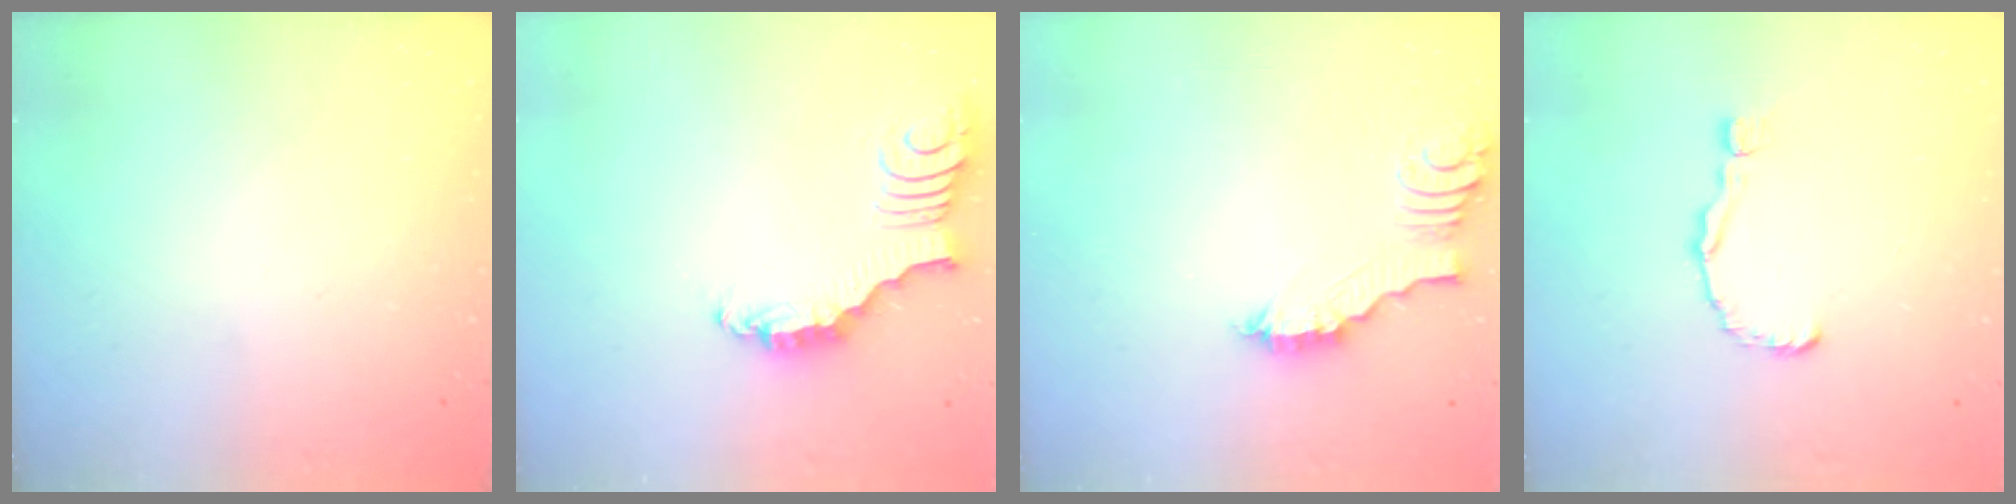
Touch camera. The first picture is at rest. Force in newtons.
{"total": 2.2, "press": 2.2, "slide": 0.3}
{"total": 3.0, "press": 3.0, "slide": 0.2}
{"total": 2.4, "press": 2.3, "slide": 0.3}